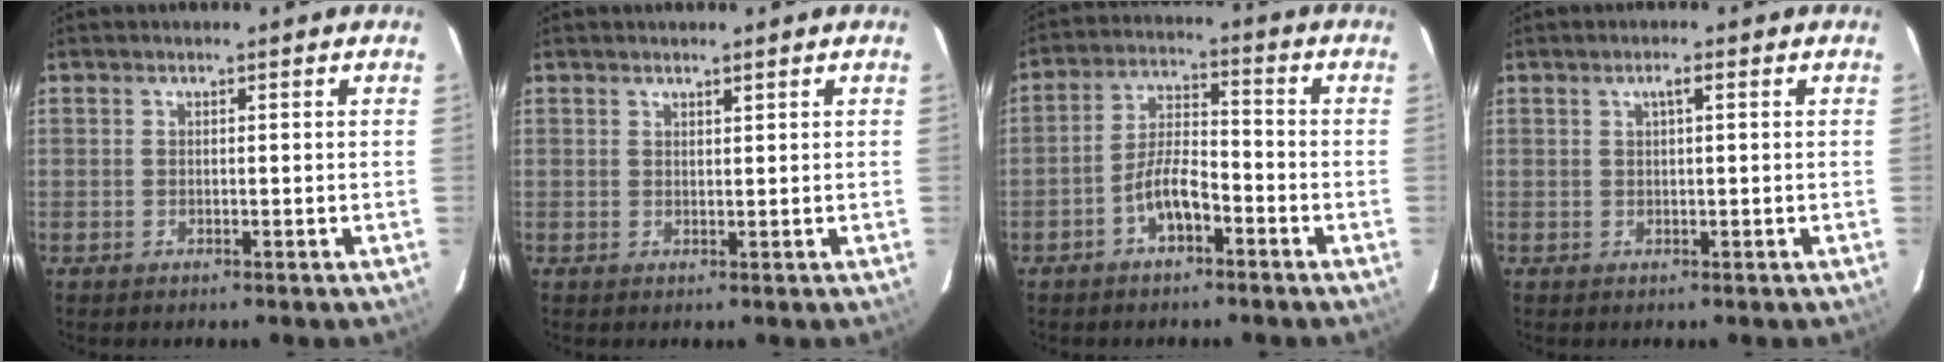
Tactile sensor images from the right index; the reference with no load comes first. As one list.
[{"total": 0.8, "force": [0.7, 0.1, 0.3], "torque": [-0.004, 0.000, 0.013]}, {"total": 6.6, "force": [-3.8, 2.5, 4.8], "torque": [-0.102, 0.016, -0.067]}, {"total": 1.4, "force": [0.5, 0.2, 1.3], "torque": [-0.023, 0.007, 0.009]}]